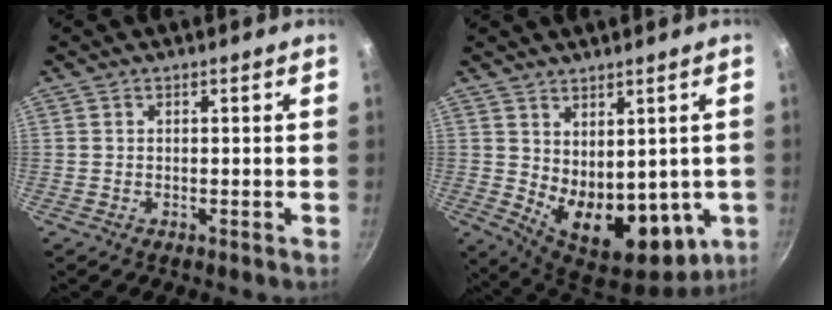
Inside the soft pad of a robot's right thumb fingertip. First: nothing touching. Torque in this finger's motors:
{"motor_torque": [-0.17, 1.31, 0.98, -0.05, 0.09]}